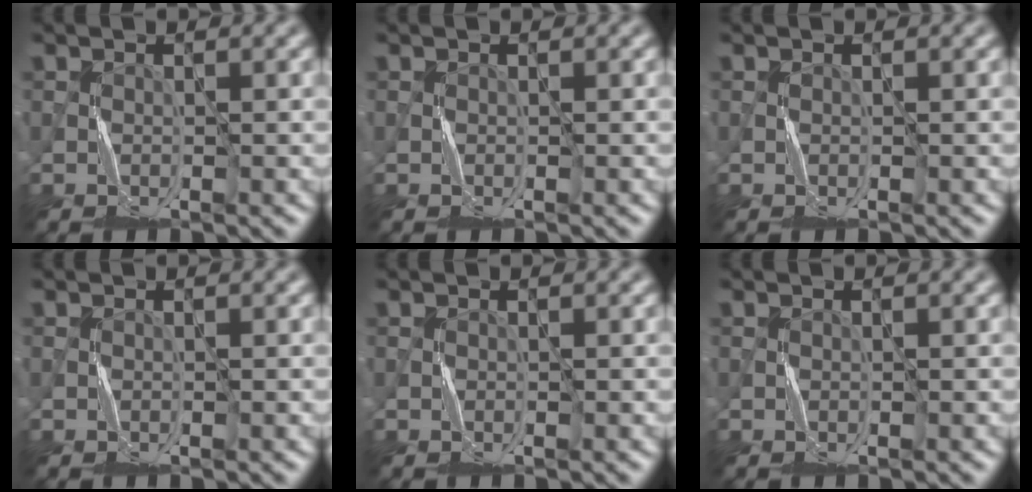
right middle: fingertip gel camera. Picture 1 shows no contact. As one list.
[{"total": 0.0}, {"total": 0.0}, {"total": 0.0}, {"total": 0.0}, {"total": 0.0}]